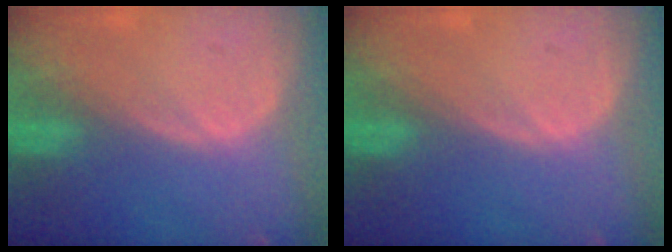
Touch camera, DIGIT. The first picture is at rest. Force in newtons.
{"total": 0.0}